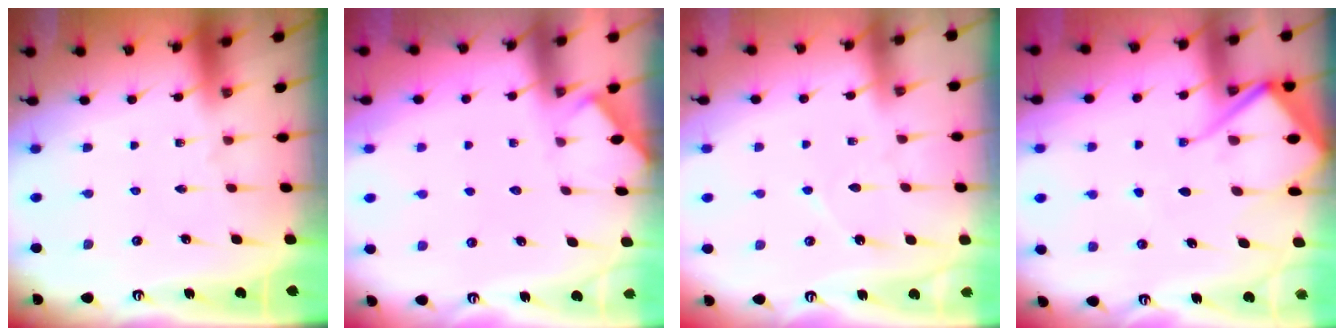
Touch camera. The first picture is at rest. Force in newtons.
{"total": 1.9, "press": 1.9, "slide": 0.3}
{"total": 3.6, "press": 3.6, "slide": 0.1}
{"total": 12.5, "press": 12.4, "slide": 1.3}